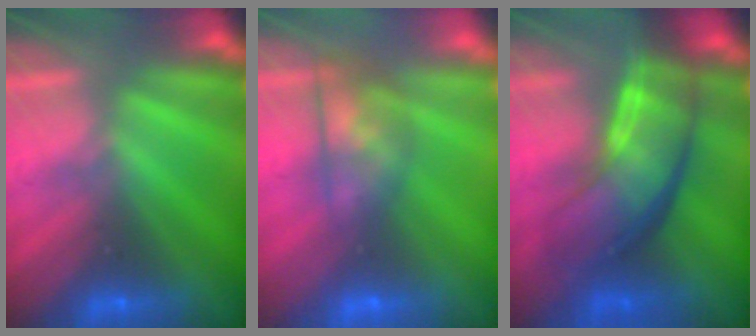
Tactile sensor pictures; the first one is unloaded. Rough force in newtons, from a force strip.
{"total": 5.8}
{"total": 7.2}